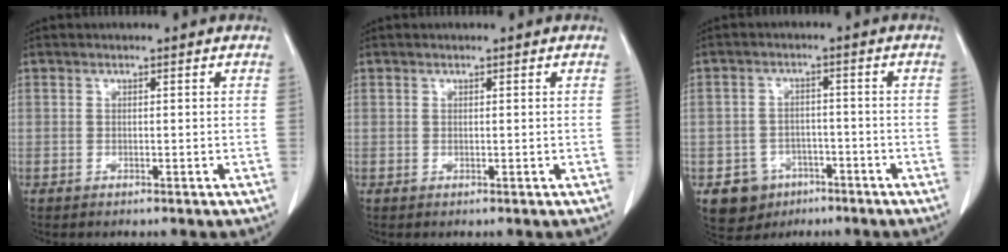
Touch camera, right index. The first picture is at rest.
{"total": 0.0}
{"total": 6.1, "force": [-3.3, 5.0, 1.1], "torque": [-0.017, 0.010, -0.045]}